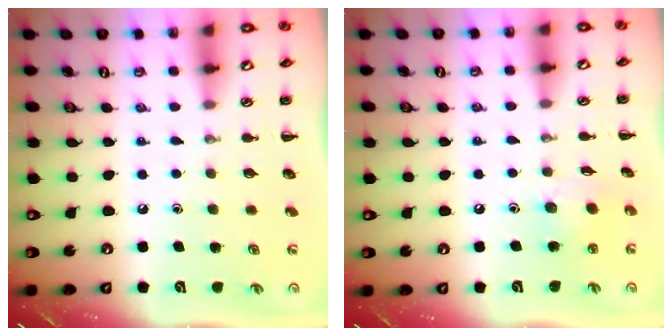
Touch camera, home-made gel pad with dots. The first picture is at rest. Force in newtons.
{"total": 5.6, "press": 5.6, "slide": 0.7}